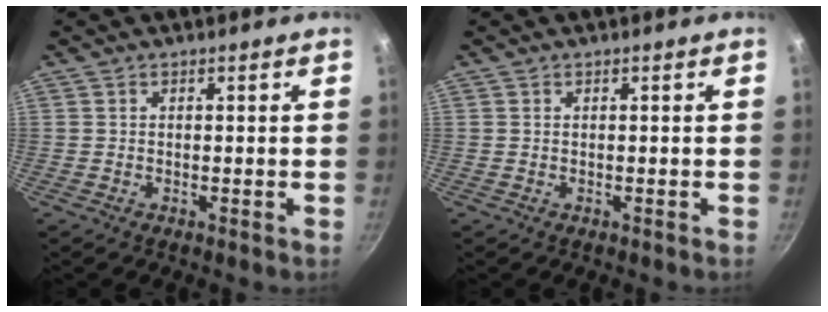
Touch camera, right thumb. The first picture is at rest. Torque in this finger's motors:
{"motor_torque": [0.21, 0.07, 0.03, -0.39, 0.03]}